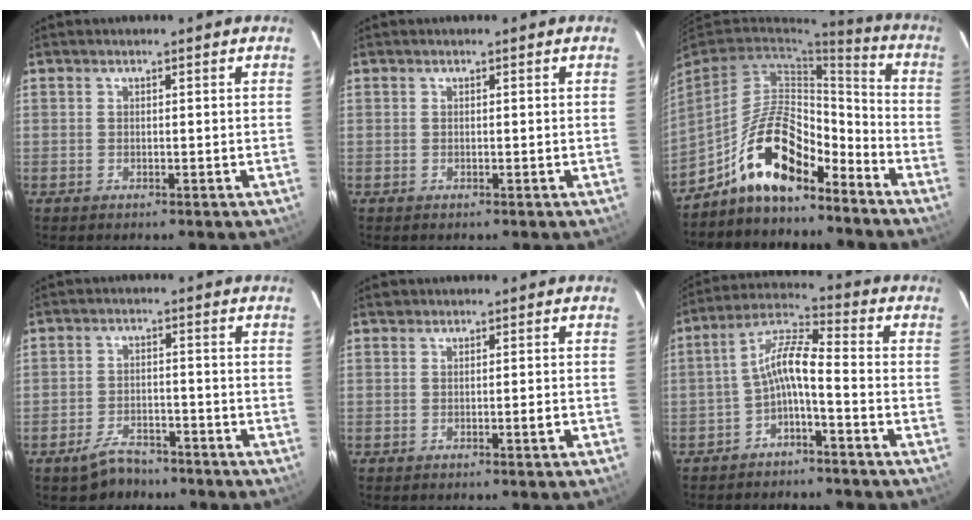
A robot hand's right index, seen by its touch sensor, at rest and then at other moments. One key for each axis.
{"total": 0.0}
{"total": 13.9, "fx": -9.8, "fy": 5.1, "fz": 8.5, "tx": -0.171, "ty": 0.020, "tz": -0.175}
{"total": 5.3, "fx": -4.2, "fy": 2.9, "fz": 1.1, "tx": -0.038, "ty": 0.011, "tz": -0.058}
{"total": 0.7, "fx": -0.3, "fy": 0.2, "fz": 0.6, "tx": -0.009, "ty": 0.000, "tz": -0.006}
{"total": 6.9, "fx": -3.2, "fy": 1.2, "fz": 5.9, "tx": -0.145, "ty": 0.021, "tz": -0.062}